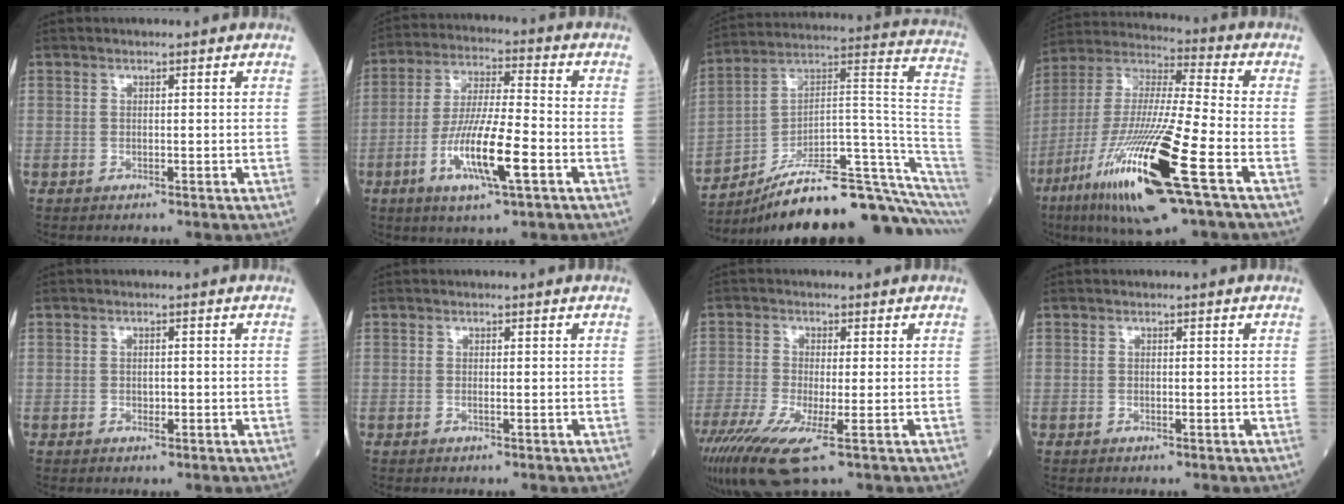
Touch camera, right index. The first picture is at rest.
{"total": 12.1, "force": [-4.5, 1.2, 11.2], "torque": [-0.212, -0.013, -0.083]}
{"total": 24.0, "force": [-17.0, 1.6, 16.8], "torque": [-0.150, 0.061, -0.262]}
{"total": 22.6, "force": [-10.0, 1.7, 20.2], "torque": [-0.413, -0.048, -0.186]}
{"total": 1.0, "force": [-0.5, 0.5, 0.8], "torque": [-0.011, 0.000, -0.006]}
{"total": 0.0}
{"total": 11.5, "force": [-6.0, 2.3, 9.5], "torque": [-0.195, -0.032, -0.106]}
{"total": 0.0}